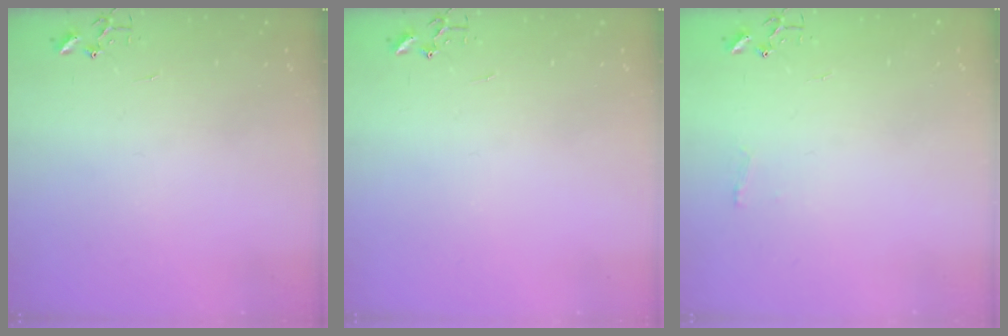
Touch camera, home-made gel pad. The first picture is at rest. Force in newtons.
{"total": 0.0}
{"total": 4.8, "press": 4.8, "slide": 0.6}